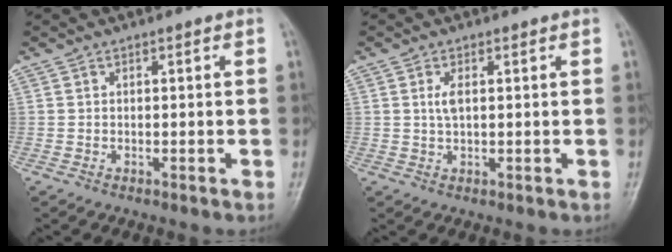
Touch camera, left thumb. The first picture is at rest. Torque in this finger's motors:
{"motor_torque": [-0.18, 0.20, 0.05, -0.02, 0.01]}